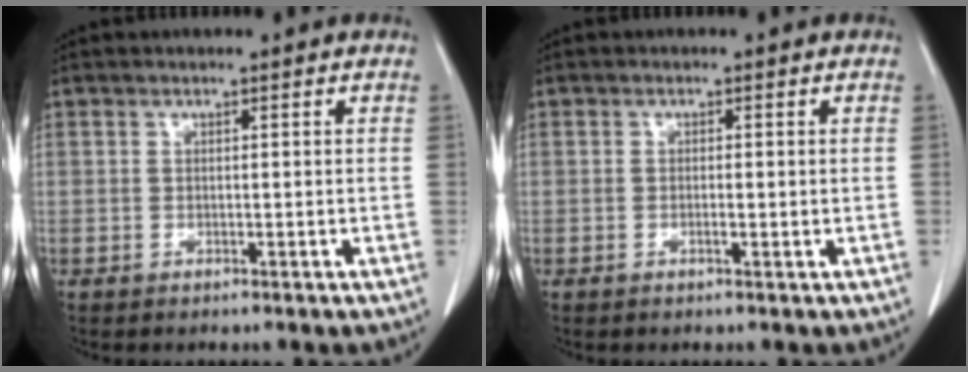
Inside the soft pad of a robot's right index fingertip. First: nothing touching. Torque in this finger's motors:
{"motor_torque": [-0.12, -0.03, -0.02, -0.01]}